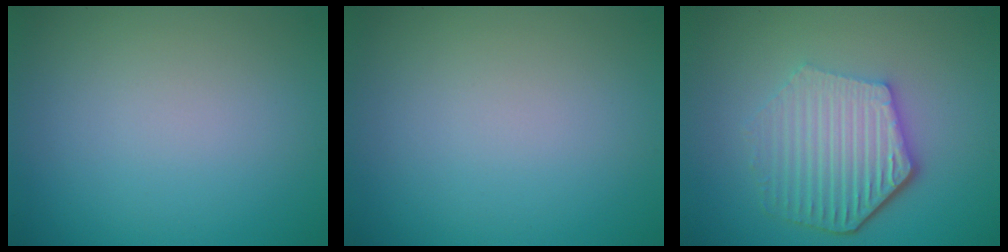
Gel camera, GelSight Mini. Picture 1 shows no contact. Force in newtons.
{"total": 0.0}
{"total": 6.1, "press": 4.6, "slide": 4.0}